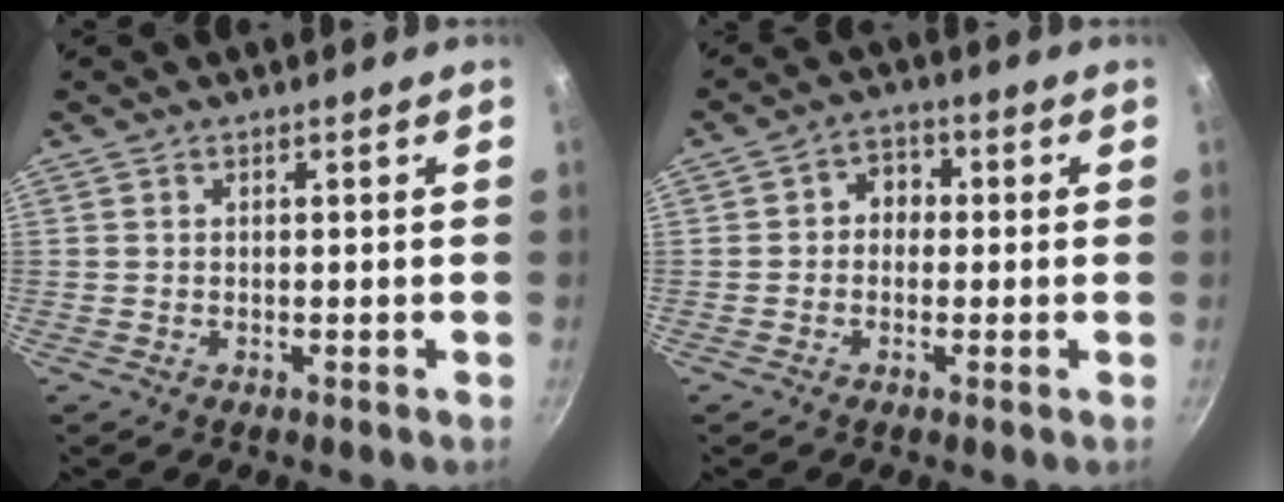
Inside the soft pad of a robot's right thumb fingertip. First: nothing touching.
{"total": 4.2, "force": [-0.1, 3.6, 2.1], "torque": [-0.006, 0.012, -0.014]}